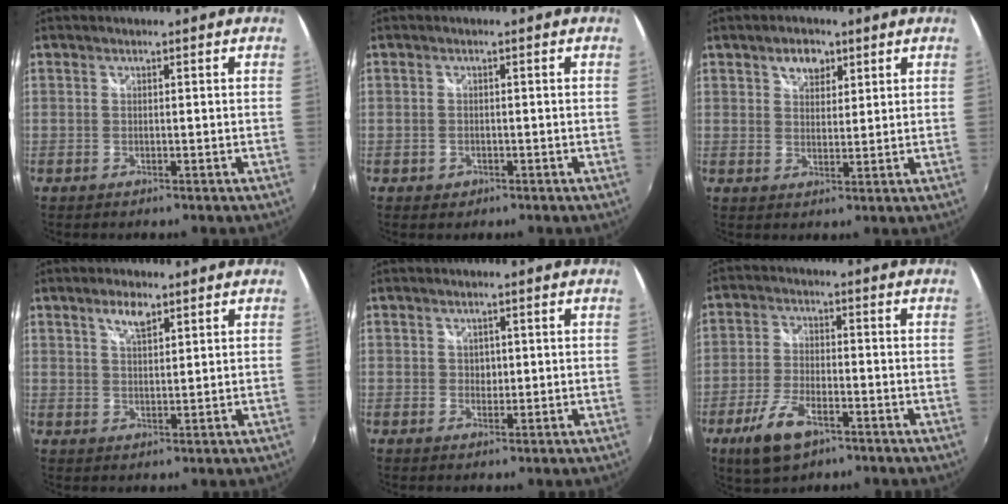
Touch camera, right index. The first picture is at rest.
{"total": 1.9, "force": [-0.8, 1.6, 0.6], "torque": [-0.013, -0.003, -0.011]}
{"total": 4.5, "force": [2.6, 2.9, 2.2], "torque": [-0.028, 0.009, 0.046]}
{"total": 3.8, "force": [2.5, 1.4, 2.6], "torque": [-0.044, 0.004, 0.044]}
{"total": 1.4, "force": [0.3, 1.3, 0.4], "torque": [-0.003, 0.002, 0.004]}
{"total": 9.2, "force": [-5.3, 4.0, 6.4], "torque": [-0.150, -0.014, -0.097]}